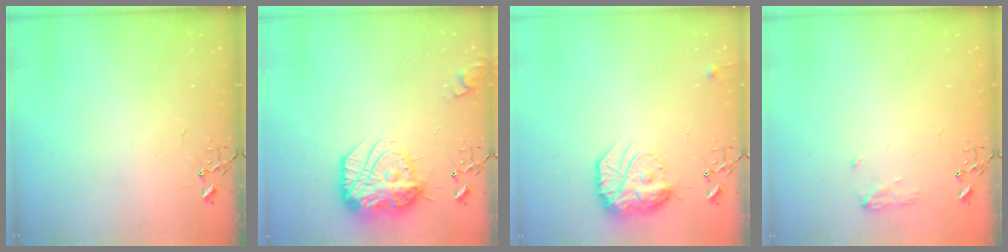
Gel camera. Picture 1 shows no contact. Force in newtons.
{"total": 17.9, "press": 17.9, "slide": 1.5}
{"total": 17.3, "press": 17.3, "slide": 1.3}
{"total": 6.5, "press": 6.5, "slide": 0.5}